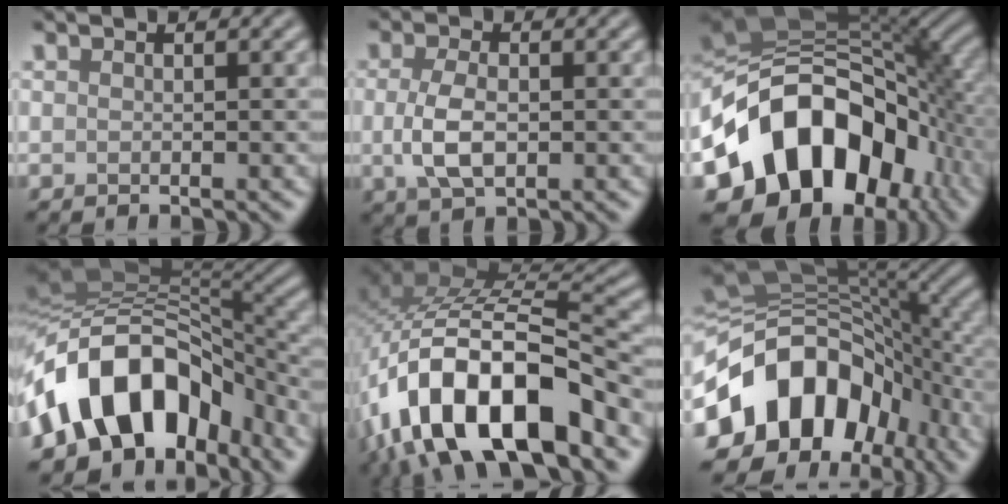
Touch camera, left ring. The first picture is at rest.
{"total": 3.8, "force": [-0.2, 1.9, 3.3], "torque": [-0.075, -0.004, -0.003]}
{"total": 15.2, "force": [-5.9, 10.3, 9.5], "torque": [-0.145, 0.008, -0.119]}
{"total": 12.9, "force": [-5.3, 8.2, 8.5], "torque": [-0.129, 0.026, -0.107]}
{"total": 15.1, "force": [-6.6, 6.8, 11.7], "torque": [-0.206, -0.001, -0.113]}
{"total": 15.1, "force": [-4.8, 10.5, 9.8], "torque": [-0.169, 0.006, -0.098]}